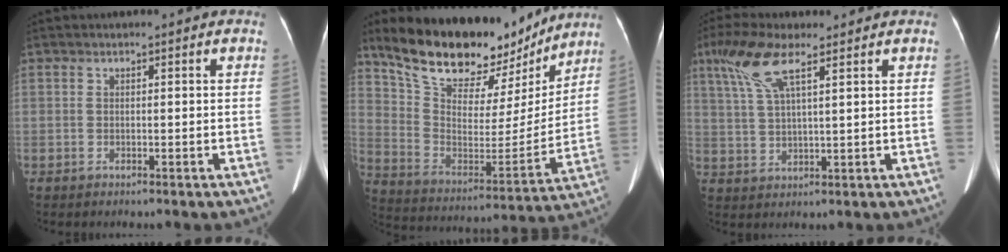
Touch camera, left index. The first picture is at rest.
{"total": 23.4, "force": [19.7, 7.5, 10.0], "torque": [-0.171, -0.019, 0.309]}
{"total": 7.3, "force": [4.1, 1.2, 6.0], "torque": [-0.131, 0.011, 0.088]}